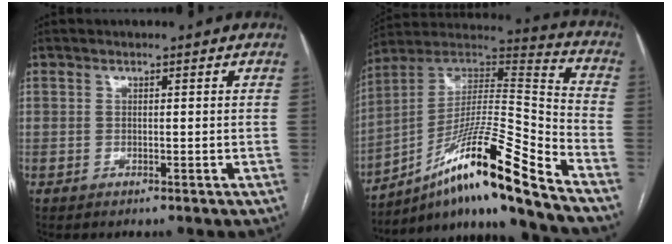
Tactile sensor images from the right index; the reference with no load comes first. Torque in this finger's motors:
{"motor_torque": [1.12, -1.02, 0.77, 0.18]}